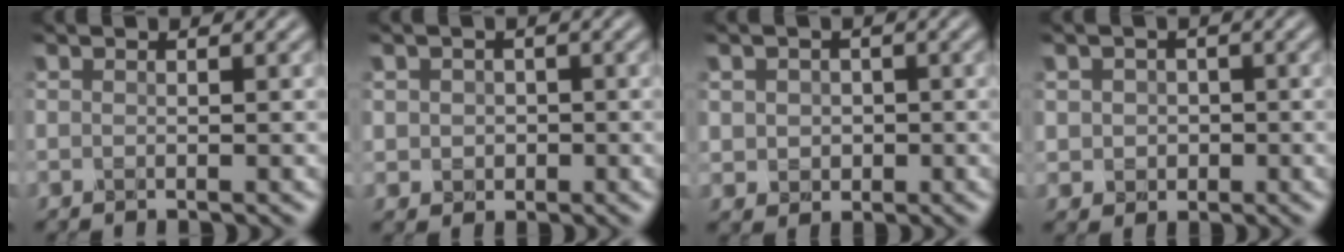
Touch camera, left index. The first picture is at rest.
{"total": 1.7, "force": [0.2, 1.6, 0.4], "torque": [0.004, 0.001, -0.002]}
{"total": 2.0, "force": [0.2, 1.8, 0.7], "torque": [-0.004, -0.001, -0.001]}
{"total": 2.0, "force": [0.1, 1.9, 0.6], "torque": [0.001, 0.001, -0.003]}